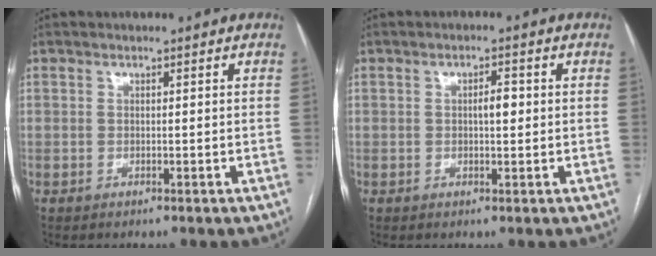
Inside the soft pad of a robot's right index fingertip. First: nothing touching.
{"total": 2.3, "force": [0.2, 0.7, 2.1], "torque": [-0.036, 0.002, 0.004]}